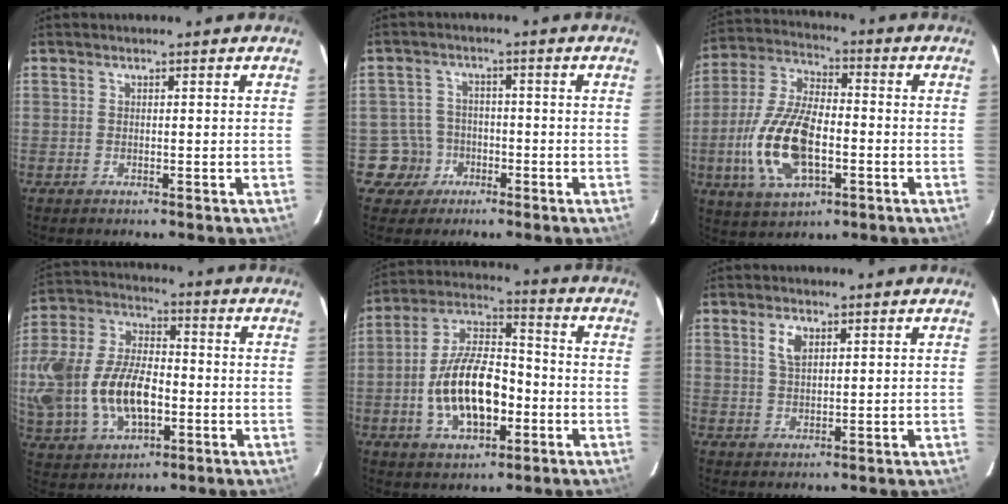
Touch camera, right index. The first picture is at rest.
{"total": 5.0, "force": [-1.9, 4.6, -0.2], "torque": [-0.003, 0.020, -0.031]}
{"total": 16.6, "force": [-4.1, 7.8, 14.1], "torque": [-0.307, -0.003, -0.074]}
{"total": 23.2, "force": [-4.2, 13.9, 18.2], "torque": [-0.423, -0.005, -0.060]}
{"total": 15.8, "force": [-3.9, 7.7, 13.2], "torque": [-0.261, 0.015, -0.062]}
{"total": 3.6, "force": [1.6, 1.9, 2.6], "torque": [-0.049, 0.005, 0.032]}